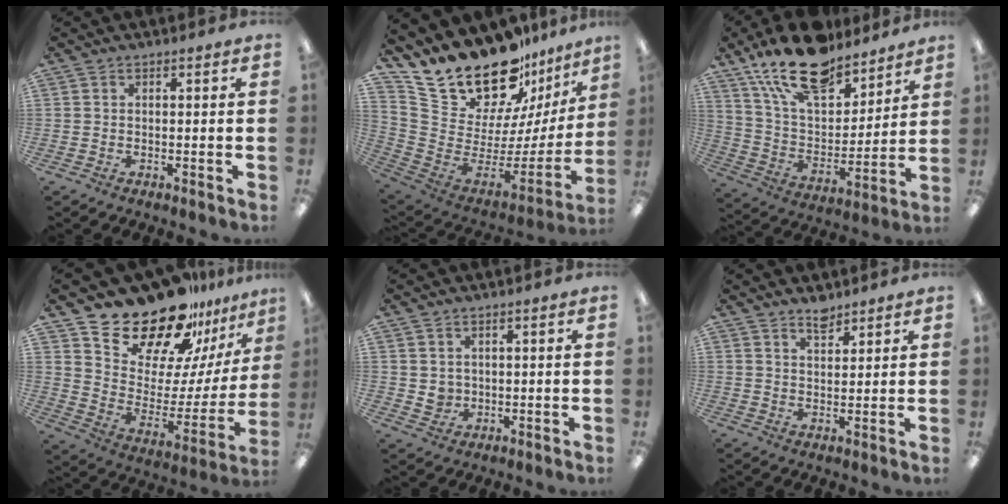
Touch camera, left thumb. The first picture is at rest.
{"total": 24.3, "force": [20.5, 9.3, 9.1], "torque": [-0.156, -0.165, 0.378]}
{"total": 19.8, "force": [15.0, 8.8, 9.6], "torque": [-0.186, -0.080, 0.269]}
{"total": 23.1, "force": [20.0, 8.7, 7.5], "torque": [-0.133, -0.153, 0.357]}
{"total": 2.8, "force": [1.2, 2.5, 0.4], "torque": [-0.006, 0.000, 0.023]}
{"total": 3.7, "force": [3.3, 1.3, 1.1], "torque": [-0.012, -0.021, 0.058]}